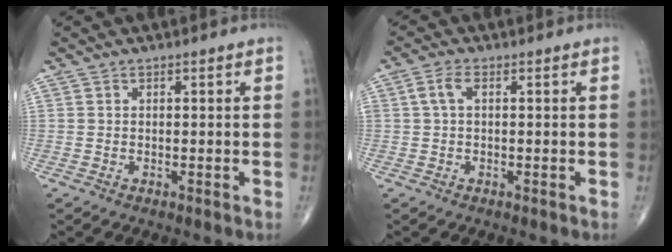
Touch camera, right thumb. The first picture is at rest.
{"total": 2.8, "force": [0.6, 1.3, 2.4], "torque": [-0.058, 0.010, 0.010]}